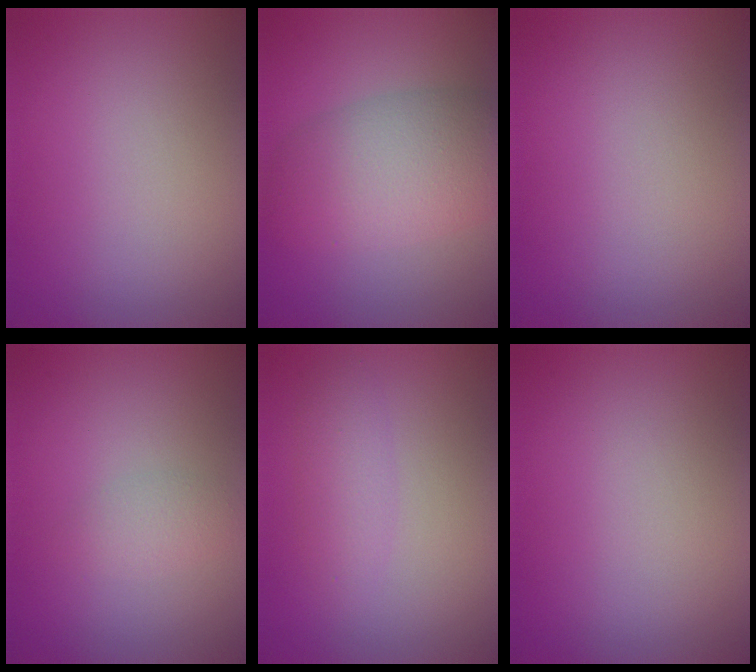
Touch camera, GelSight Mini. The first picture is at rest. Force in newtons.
{"total": 6.9, "press": 6.9, "slide": 0.0}
{"total": 0.0}
{"total": 1.5, "press": 1.5, "slide": 0.0}
{"total": 2.1, "press": 2.0, "slide": 0.2}
{"total": 0.0}